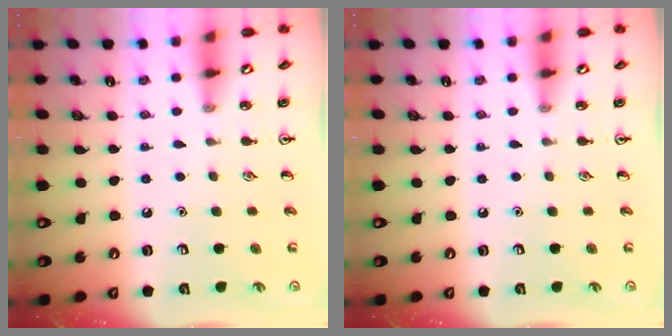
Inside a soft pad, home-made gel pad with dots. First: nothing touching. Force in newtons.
{"total": 0.0}